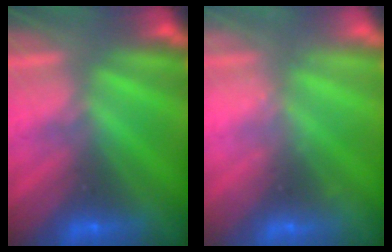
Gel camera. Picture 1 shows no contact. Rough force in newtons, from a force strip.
{"total": 2.2}